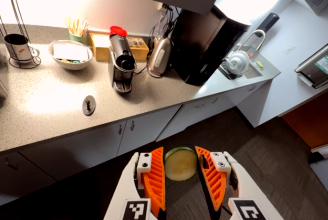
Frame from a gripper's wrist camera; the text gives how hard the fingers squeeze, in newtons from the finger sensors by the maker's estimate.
{"total": 11.2, "left": 12.3, "right": 10.2}